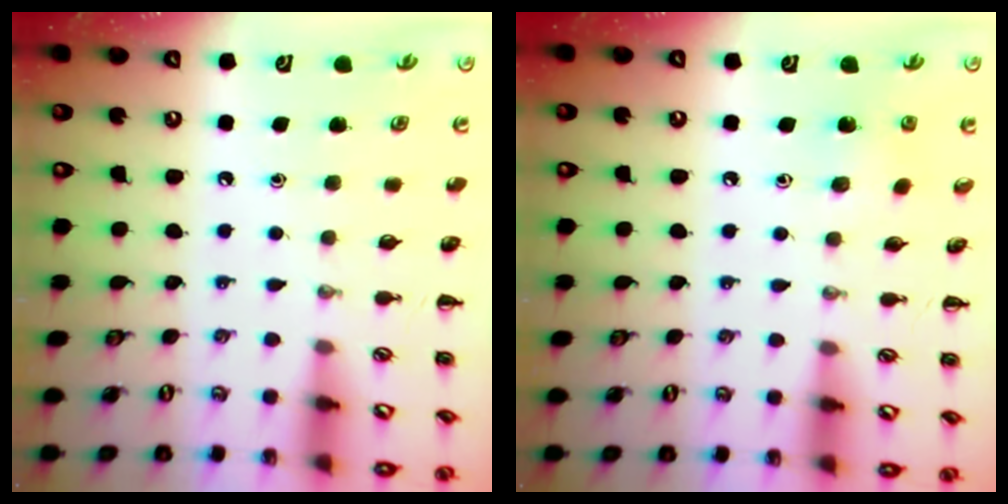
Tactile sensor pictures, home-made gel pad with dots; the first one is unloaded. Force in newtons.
{"total": 3.7, "press": 3.6, "slide": 0.9}